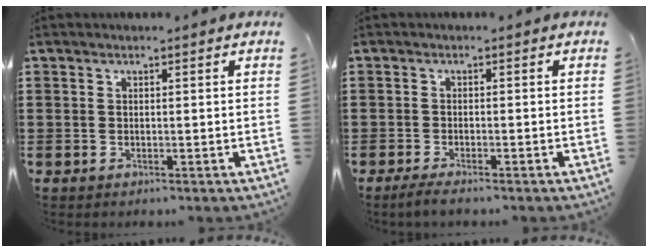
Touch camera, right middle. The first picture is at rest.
{"total": 1.8, "force": [-1.5, 0.3, 0.9], "torque": [-0.023, 0.000, -0.032]}